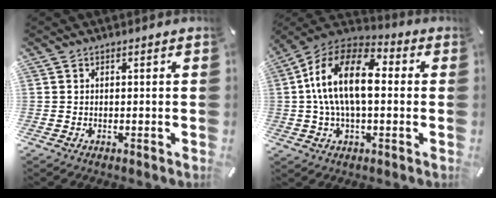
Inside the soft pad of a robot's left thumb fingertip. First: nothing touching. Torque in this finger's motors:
{"motor_torque": [0.71, 1.84, 1.65, -1.13, 0.63]}